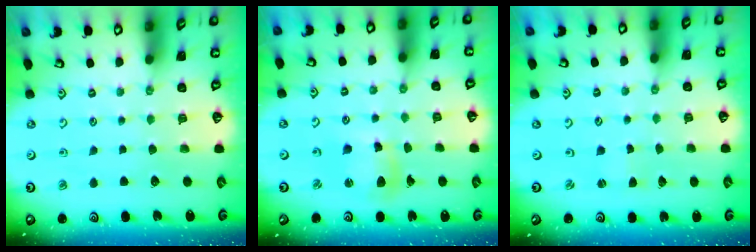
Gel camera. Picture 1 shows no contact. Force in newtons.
{"total": 9.8, "press": 9.7, "slide": 1.2}
{"total": 0.0}